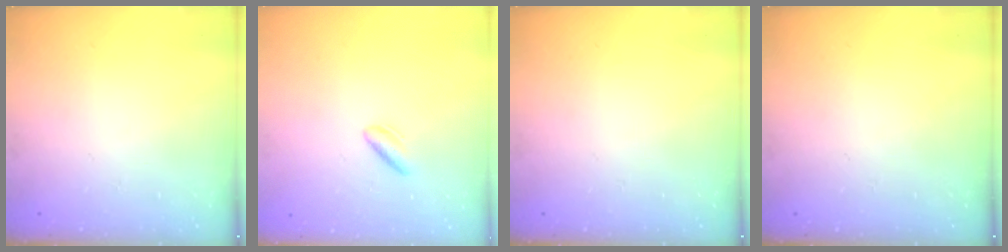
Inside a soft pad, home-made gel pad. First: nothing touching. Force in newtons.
{"total": 2.4, "press": 2.1, "slide": 1.2}
{"total": 0.0}
{"total": 0.0}